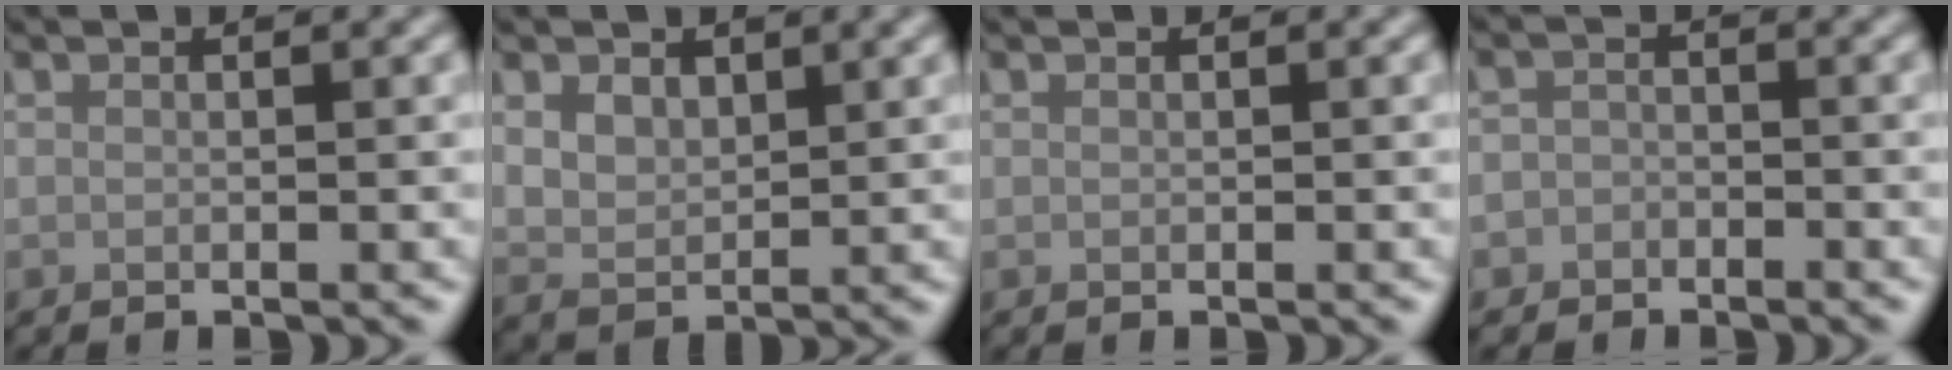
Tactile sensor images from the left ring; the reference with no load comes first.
{"total": 2.9, "force": [1.3, 2.0, 1.7], "torque": [-0.038, -0.006, 0.027]}
{"total": 0.0}
{"total": 1.7, "force": [-1.1, 1.2, 0.1], "torque": [0.008, 0.003, -0.025]}